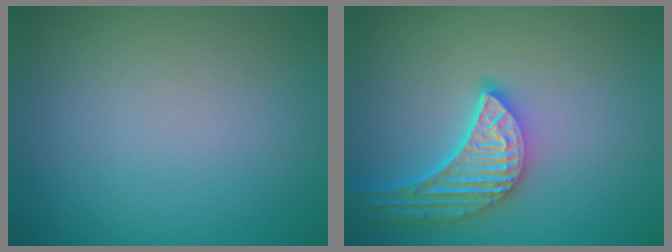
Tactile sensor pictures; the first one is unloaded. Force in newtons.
{"total": 5.2, "press": 4.2, "slide": 3.1}